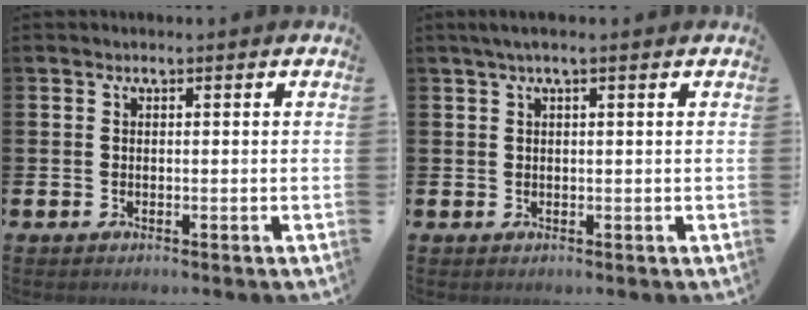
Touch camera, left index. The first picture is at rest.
{"total": 1.7, "force": [1.0, 0.1, 1.4], "torque": [-0.034, 0.008, 0.019]}